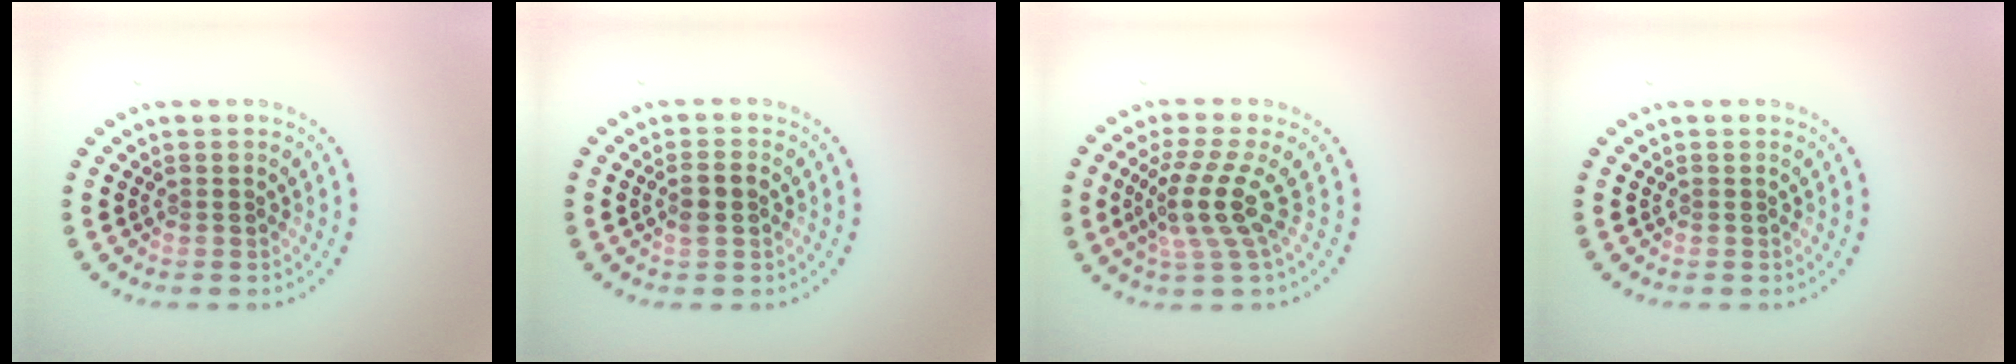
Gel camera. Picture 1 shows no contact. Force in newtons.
{"total": 1.8, "press": 1.7, "slide": 0.6}
{"total": 3.8, "press": 2.7, "slide": 2.7}
{"total": 0.0}